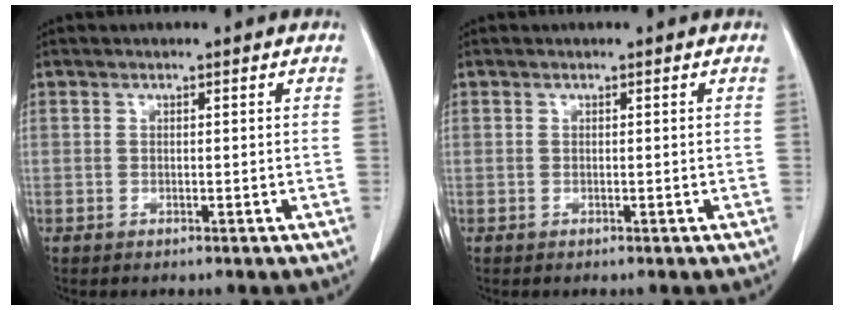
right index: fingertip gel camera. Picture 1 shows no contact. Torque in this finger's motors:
{"motor_torque": [0.00, 0.00, 0.00, 0.00]}